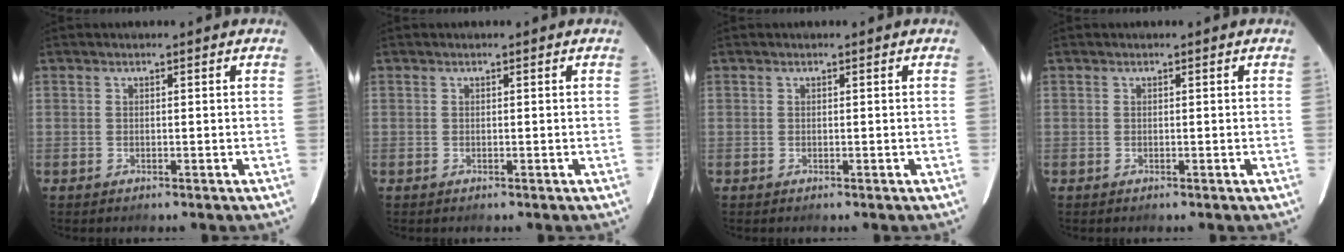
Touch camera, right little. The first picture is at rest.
{"total": 0.0}
{"total": 0.0}
{"total": 0.0}